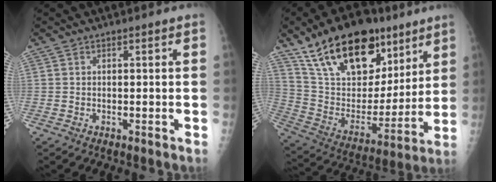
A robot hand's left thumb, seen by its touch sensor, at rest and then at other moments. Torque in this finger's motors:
{"motor_torque": [1.73, 1.42, 1.46, -1.32, 0.13]}